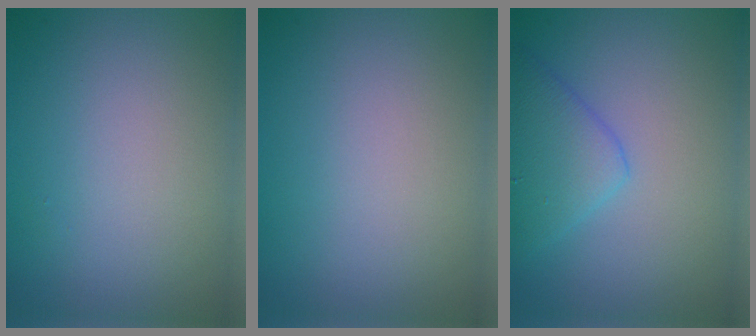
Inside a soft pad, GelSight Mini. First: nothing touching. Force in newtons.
{"total": 0.0}
{"total": 3.6, "press": 3.6, "slide": 0.1}